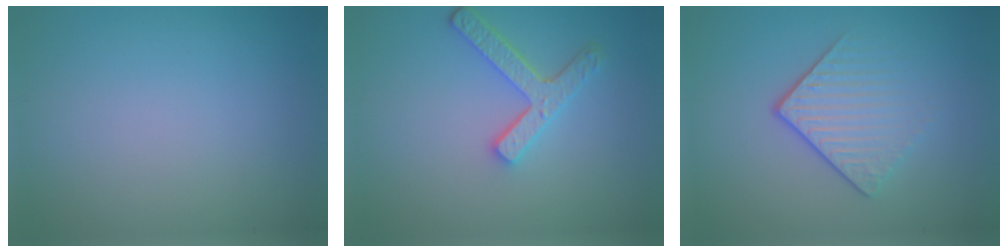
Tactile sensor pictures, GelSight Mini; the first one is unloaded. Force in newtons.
{"total": 3.6, "press": 3.1, "slide": 1.8}
{"total": 4.2, "press": 2.7, "slide": 3.2}